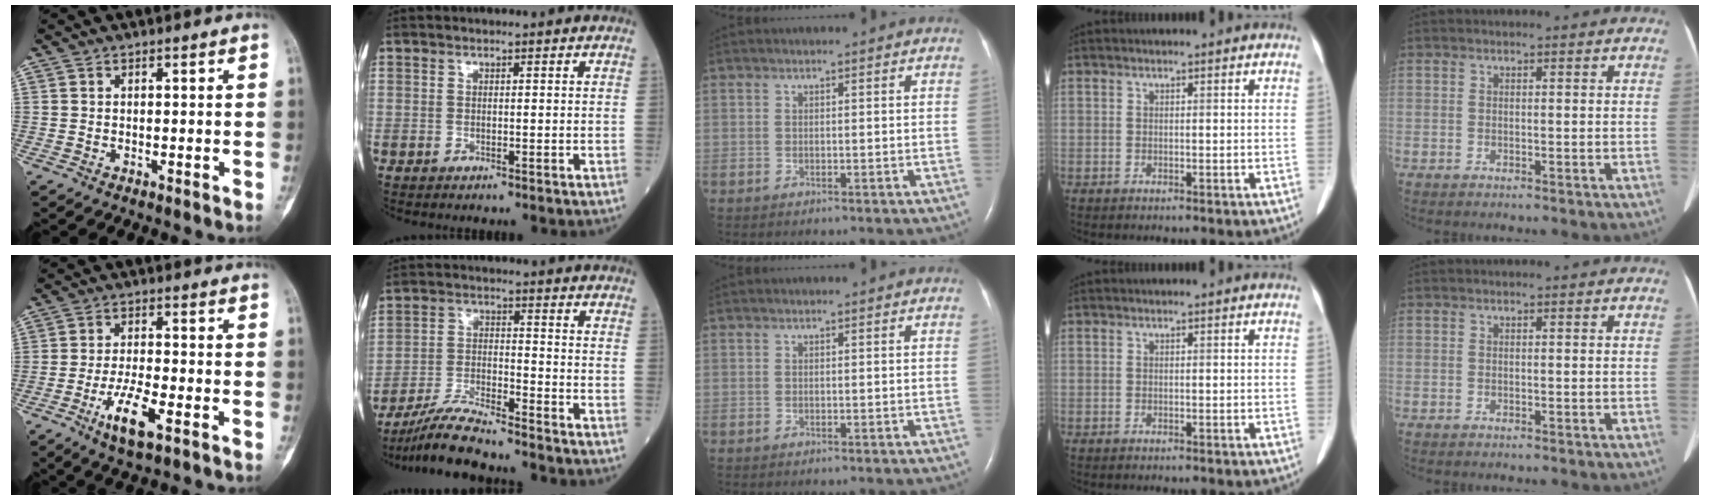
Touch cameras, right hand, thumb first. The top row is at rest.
{"thumb": {"total": 8.0, "force": [-3.8, 2.3, 6.7], "torque": [-0.131, 0.010, -0.065]}, "index": {"total": 8.4, "force": [-7.8, 0.0, 3.1], "torque": [-0.061, -0.015, -0.146]}}